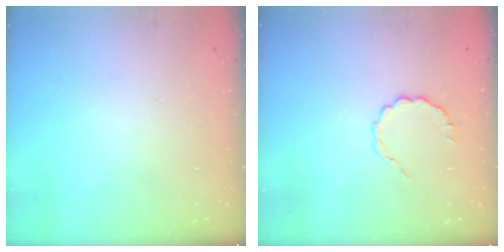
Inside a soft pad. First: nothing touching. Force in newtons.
{"total": 3.5, "press": 3.3, "slide": 1.2}